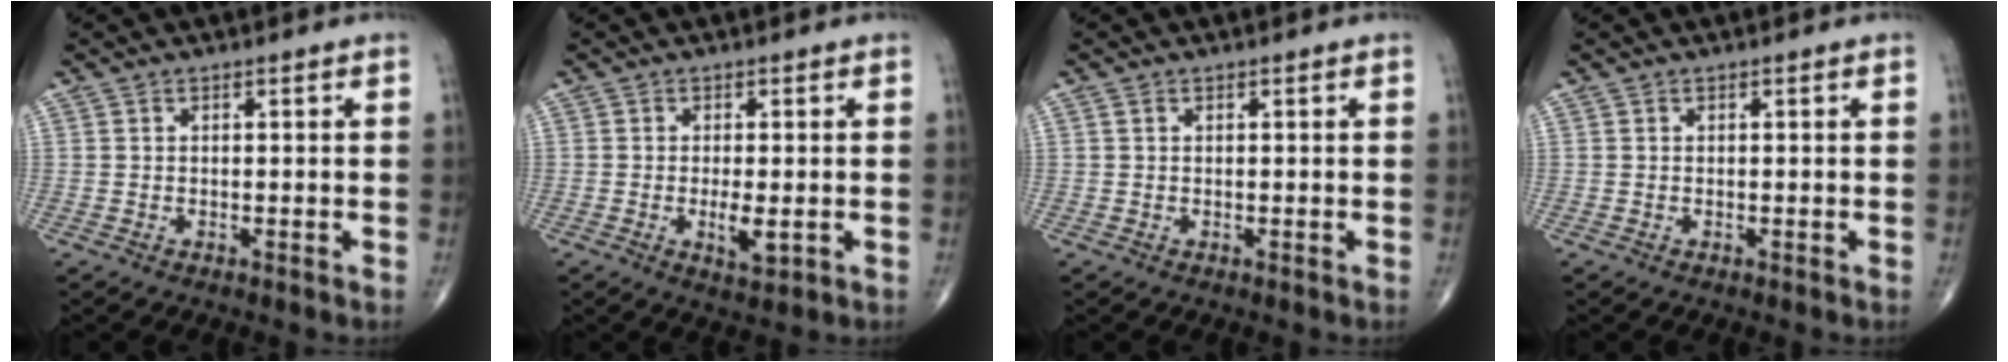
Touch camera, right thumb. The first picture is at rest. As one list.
[{"total": 3.9, "force": [-0.8, 1.4, 3.6], "torque": [-0.060, -0.009, -0.012]}, {"total": 0.5, "force": [0.2, 0.3, 0.3], "torque": [-0.009, 0.004, 0.004]}, {"total": 0.0}]